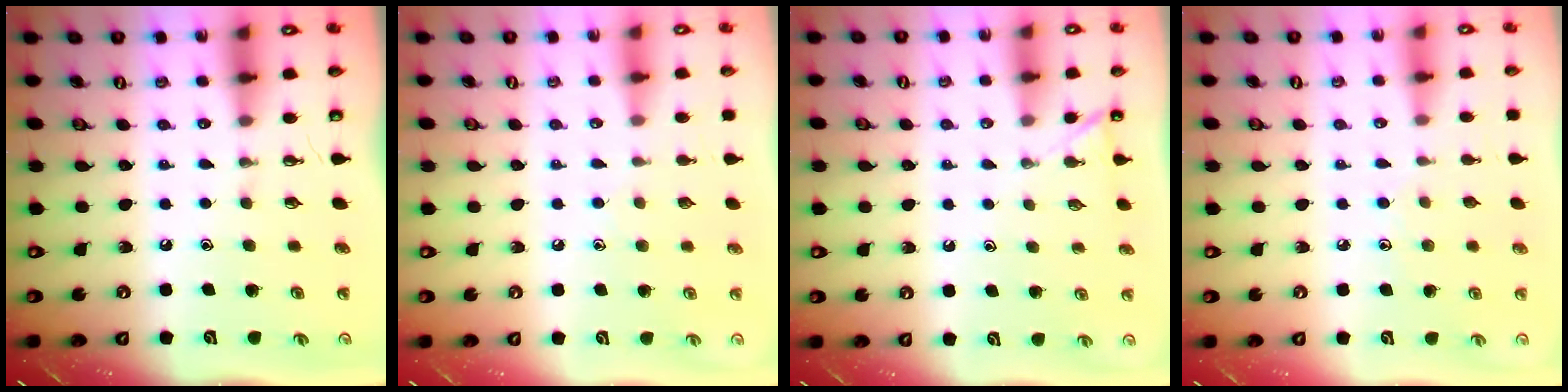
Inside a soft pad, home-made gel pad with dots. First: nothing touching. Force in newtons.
{"total": 5.1, "press": 5.0, "slide": 0.6}
{"total": 2.1, "press": 2.1, "slide": 0.3}
{"total": 5.8, "press": 5.8, "slide": 0.5}